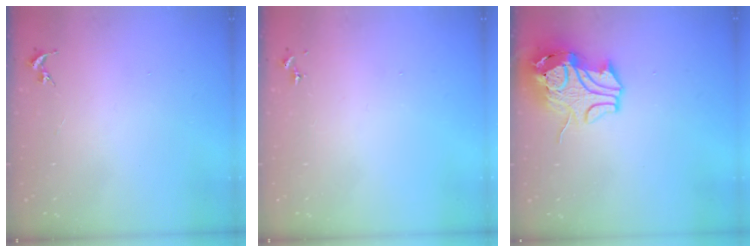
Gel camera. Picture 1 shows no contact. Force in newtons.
{"total": 0.0}
{"total": 12.8, "press": 12.7, "slide": 1.8}